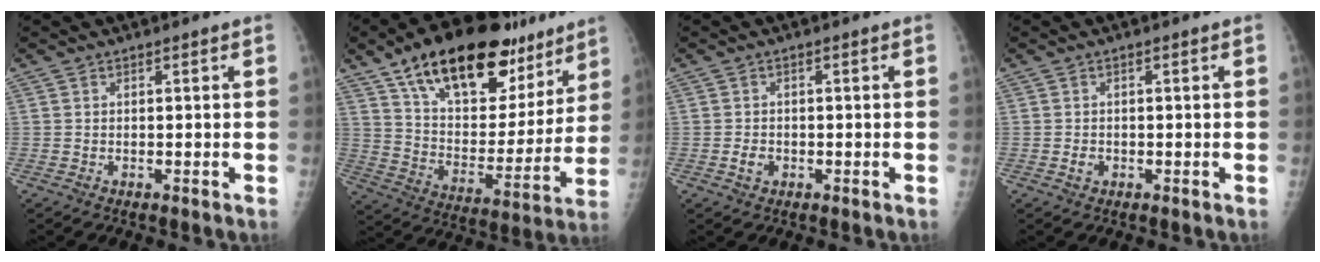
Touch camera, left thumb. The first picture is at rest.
{"total": 27.9, "force": [17.8, 13.4, 16.8], "torque": [-0.223, -0.045, 0.284]}
{"total": 2.1, "force": [-0.7, 1.6, 1.1], "torque": [-0.013, 0.004, -0.011]}
{"total": 1.4, "force": [-0.4, 1.2, 0.7], "torque": [-0.006, 0.002, -0.007]}